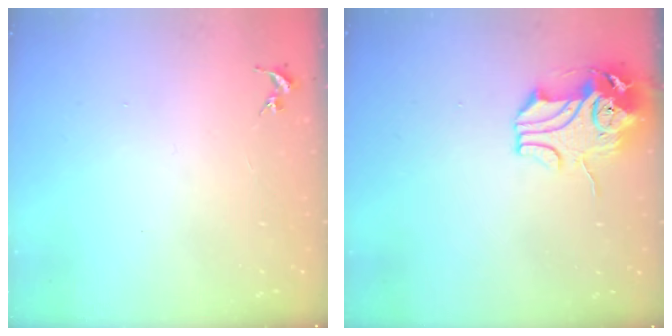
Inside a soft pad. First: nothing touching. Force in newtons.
{"total": 11.3, "press": 11.2, "slide": 2.0}